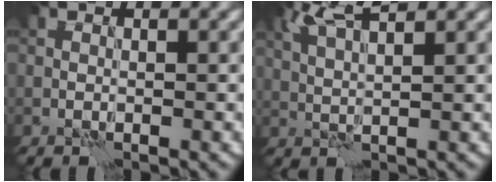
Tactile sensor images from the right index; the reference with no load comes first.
{"total": 3.9, "force": [2.5, 0.6, 3.0], "torque": [-0.065, 0.008, 0.051]}